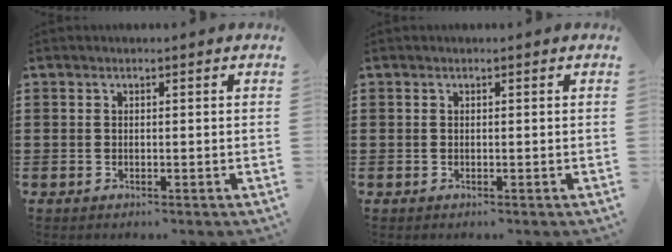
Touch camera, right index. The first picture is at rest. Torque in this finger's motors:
{"motor_torque": [1.07, 1.07, 0.00, 0.00]}